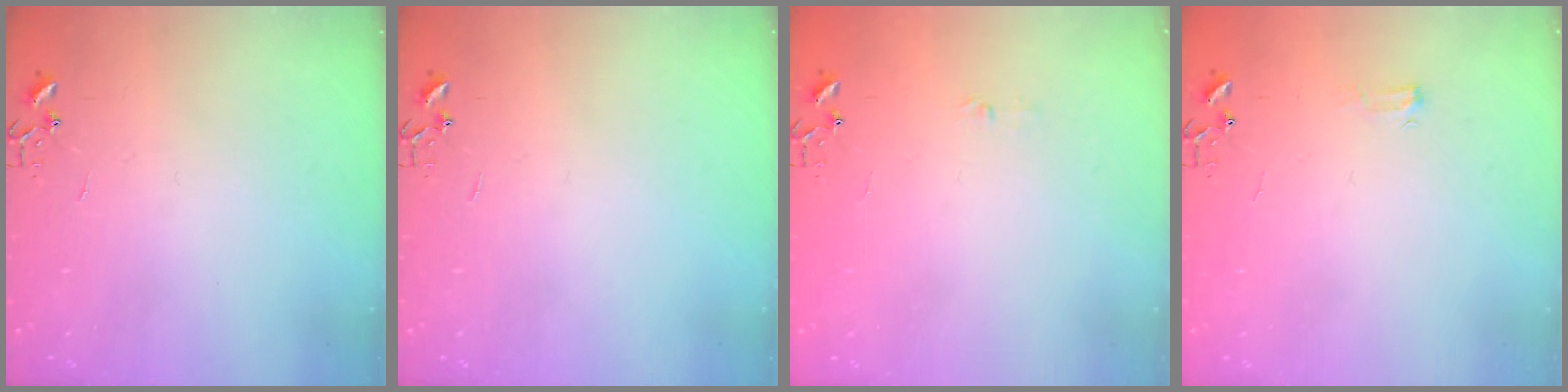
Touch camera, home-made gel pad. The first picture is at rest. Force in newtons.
{"total": 0.0}
{"total": 3.5, "press": 3.5, "slide": 0.4}
{"total": 4.1, "press": 4.1, "slide": 0.6}